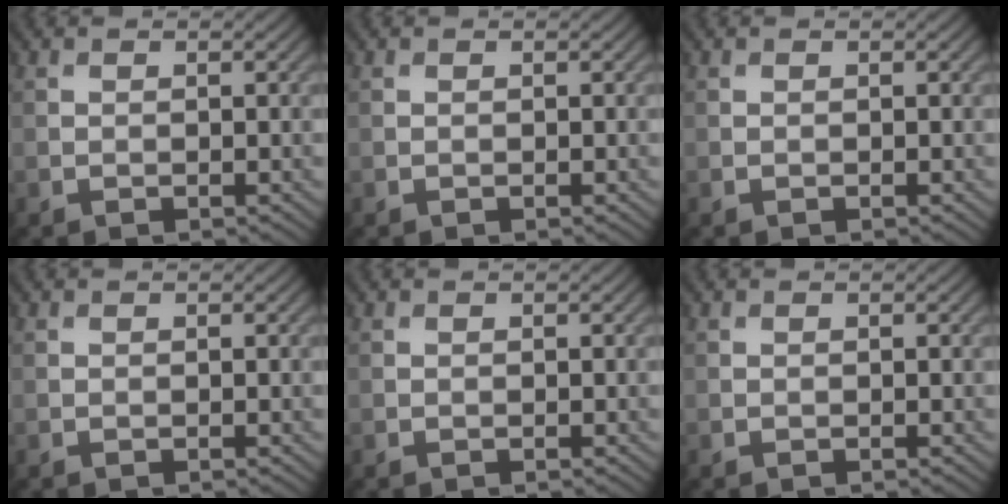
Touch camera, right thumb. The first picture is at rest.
{"total": 0.0}
{"total": 0.0}
{"total": 0.0}
{"total": 0.0}
{"total": 0.0}